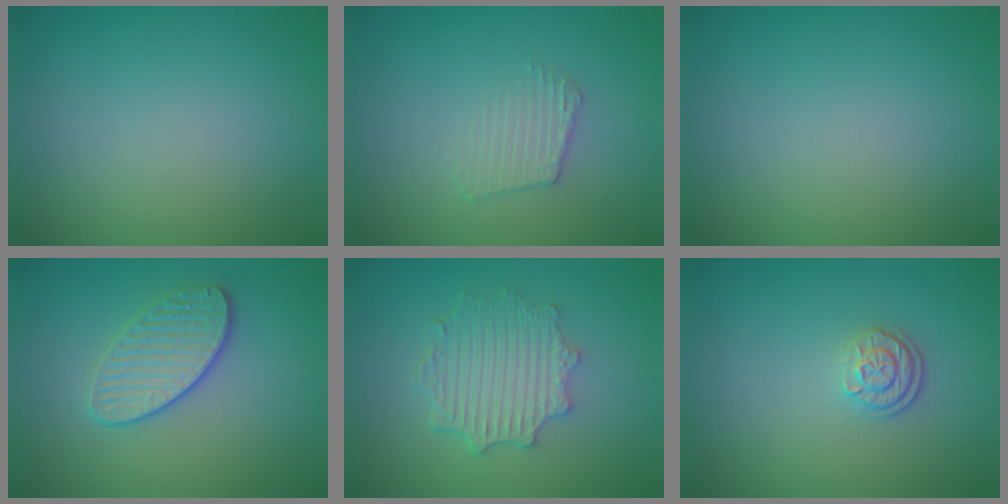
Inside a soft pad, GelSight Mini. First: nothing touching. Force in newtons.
{"total": 2.1, "press": 2.0, "slide": 0.4}
{"total": 0.0}
{"total": 3.5, "press": 3.3, "slide": 1.3}
{"total": 4.5, "press": 3.6, "slide": 2.7}
{"total": 2.2, "press": 1.8, "slide": 1.3}